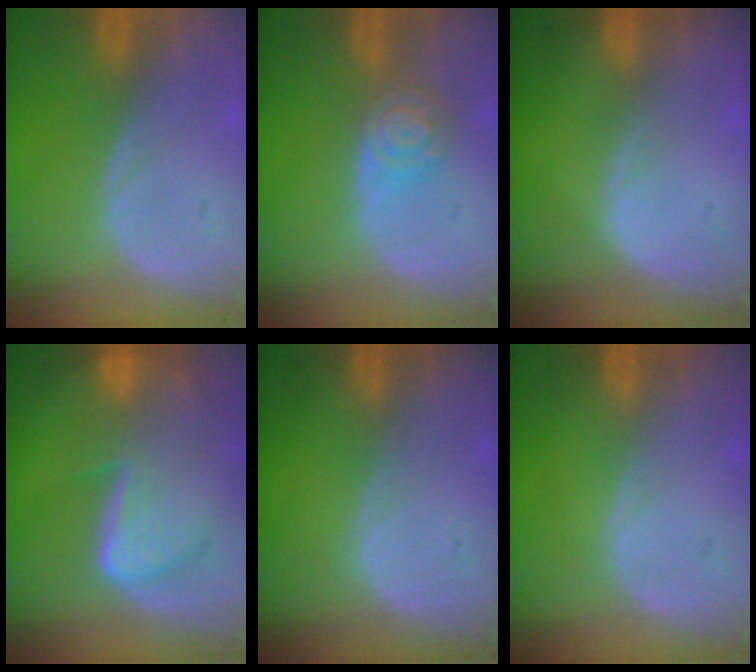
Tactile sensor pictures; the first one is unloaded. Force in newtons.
{"total": 5.2, "press": 4.6, "slide": 2.5}
{"total": 1.1, "press": 0.7, "slide": 0.9}
{"total": 9.2, "press": 8.0, "slide": 4.7}
{"total": 0.0}
{"total": 0.0}